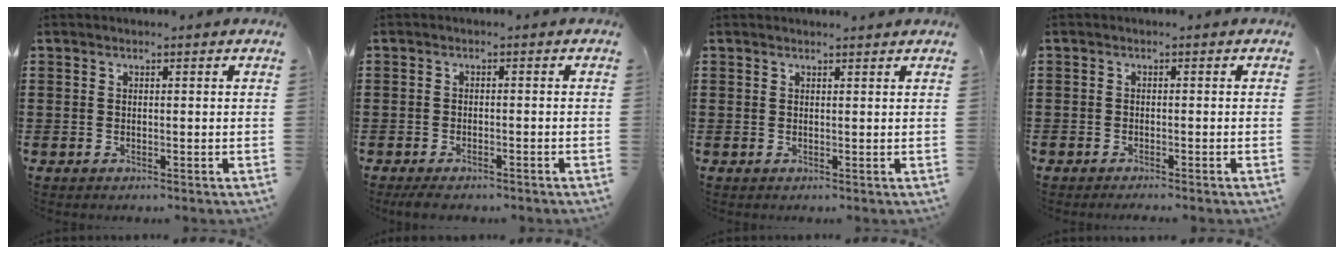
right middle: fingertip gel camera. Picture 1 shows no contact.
{"total": 1.4, "force": [-1.3, 0.2, 0.6], "torque": [-0.013, -0.001, -0.024]}
{"total": 0.6, "force": [0.6, 0.0, 0.2], "torque": [0.003, -0.005, 0.010]}
{"total": 0.8, "force": [-0.8, 0.0, 0.1], "torque": [-0.003, -0.001, -0.016]}